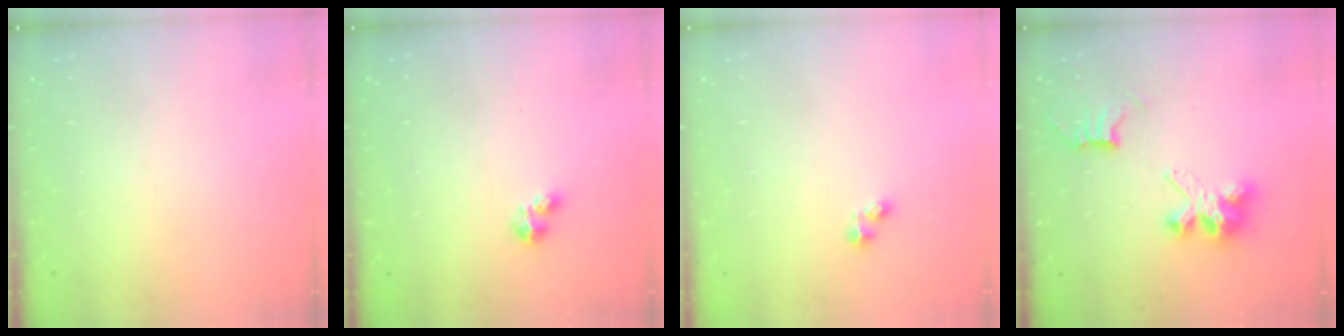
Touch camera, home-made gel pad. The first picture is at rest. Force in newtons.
{"total": 2.4, "press": 2.4, "slide": 0.5}
{"total": 2.7, "press": 2.7, "slide": 0.4}
{"total": 7.8, "press": 7.8, "slide": 0.2}